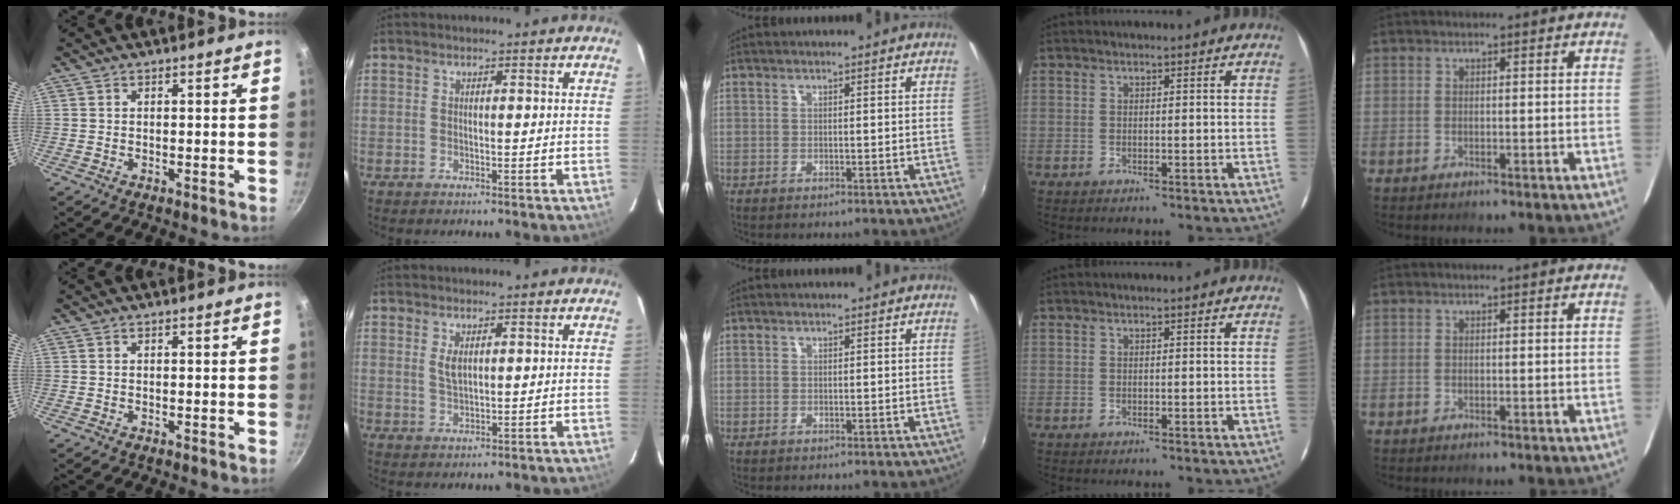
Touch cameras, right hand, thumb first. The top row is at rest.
{"index": {"total": 2.6, "force": [0.9, 1.2, 2.1], "torque": [-0.040, -0.001, 0.017]}}